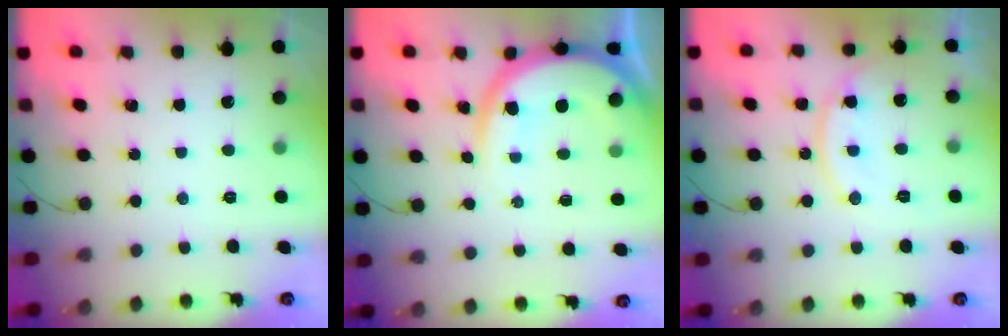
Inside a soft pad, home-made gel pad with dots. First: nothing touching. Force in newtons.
{"total": 11.3, "press": 11.3, "slide": 1.2}
{"total": 11.4, "press": 11.4, "slide": 0.2}